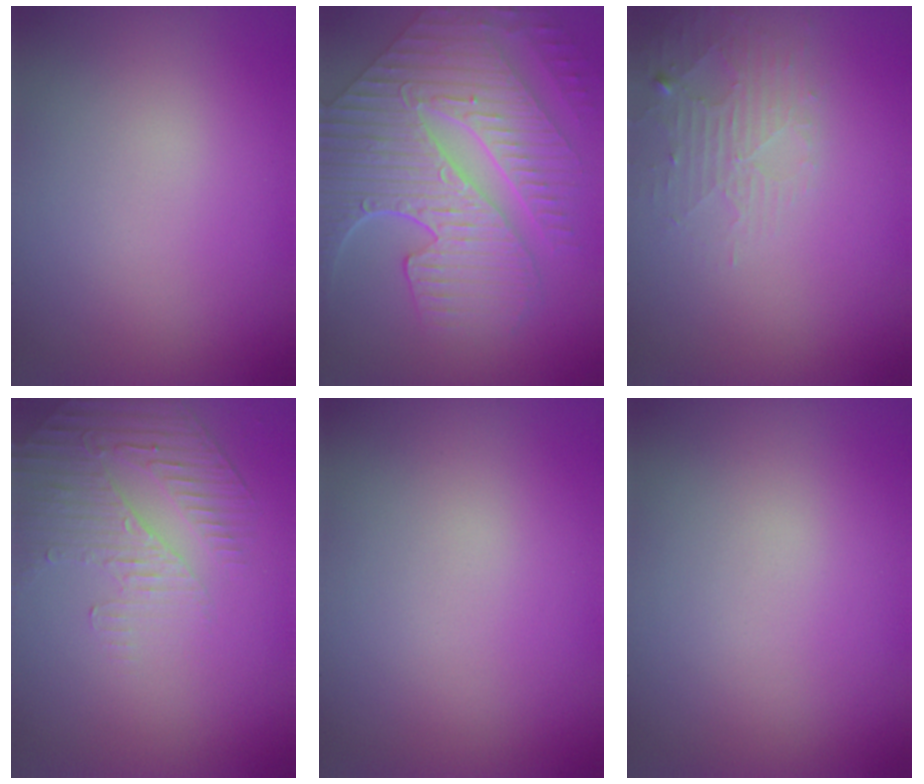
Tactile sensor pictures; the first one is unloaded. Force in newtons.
{"total": 10.0, "press": 7.1, "slide": 7.1}
{"total": 2.2, "press": 2.2, "slide": 0.5}
{"total": 2.2, "press": 1.7, "slide": 1.4}
{"total": 0.0}
{"total": 0.0}